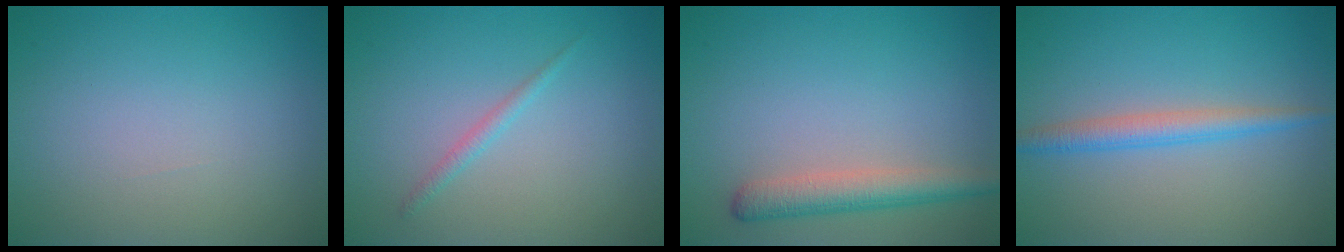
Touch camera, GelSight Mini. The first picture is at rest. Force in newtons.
{"total": 1.0, "press": 1.0, "slide": 0.1}
{"total": 3.3, "press": 3.3, "slide": 0.1}
{"total": 2.6, "press": 2.6, "slide": 0.0}